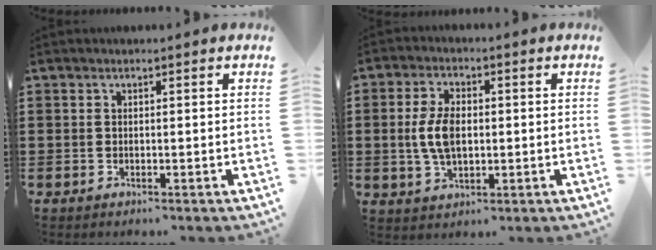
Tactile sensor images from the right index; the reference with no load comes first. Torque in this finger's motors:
{"motor_torque": [0.43, 0.23, 0.20, 0.10]}